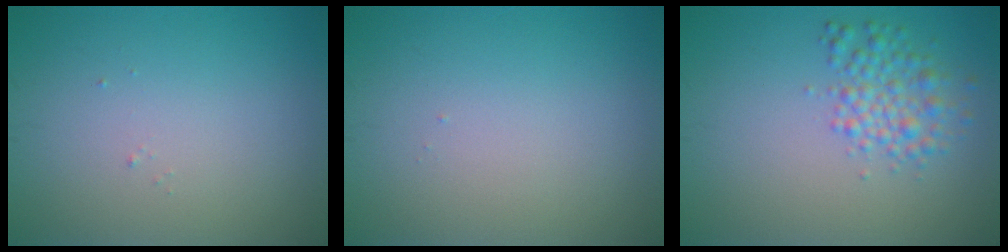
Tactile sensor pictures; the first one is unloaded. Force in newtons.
{"total": 0.0}
{"total": 2.9, "press": 2.9, "slide": 0.0}